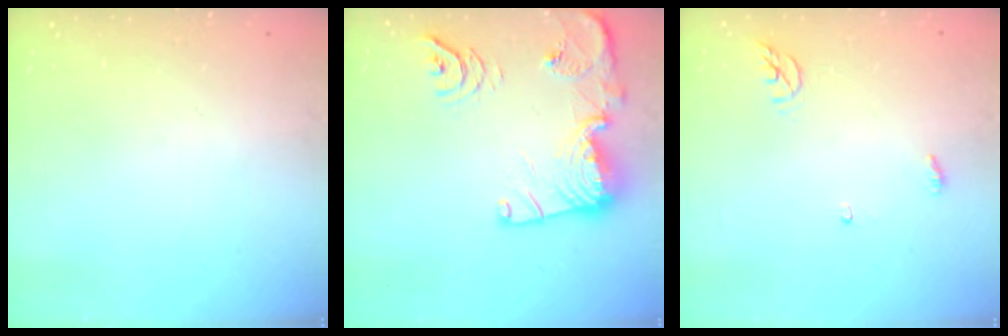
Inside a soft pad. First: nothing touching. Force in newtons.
{"total": 18.6, "press": 18.6, "slide": 1.1}
{"total": 4.0, "press": 3.9, "slide": 0.4}